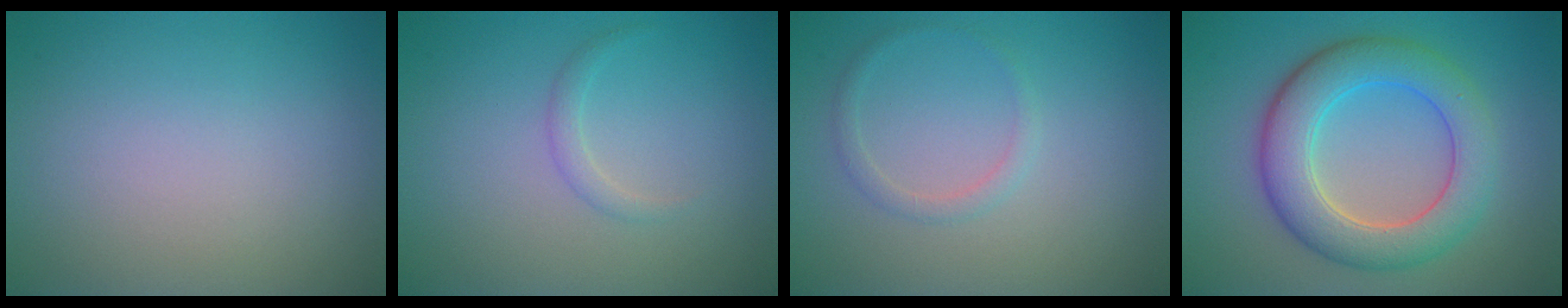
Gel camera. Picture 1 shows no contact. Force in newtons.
{"total": 1.0, "press": 1.0, "slide": 0.1}
{"total": 1.2, "press": 1.2, "slide": 0.2}
{"total": 7.1, "press": 7.1, "slide": 0.3}